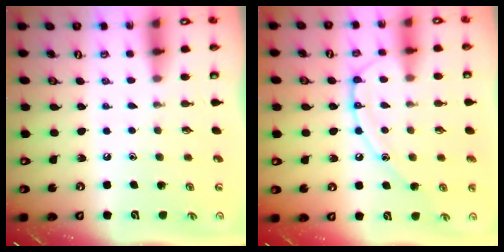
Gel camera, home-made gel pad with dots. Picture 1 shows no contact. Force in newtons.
{"total": 12.3, "press": 12.2, "slide": 1.0}